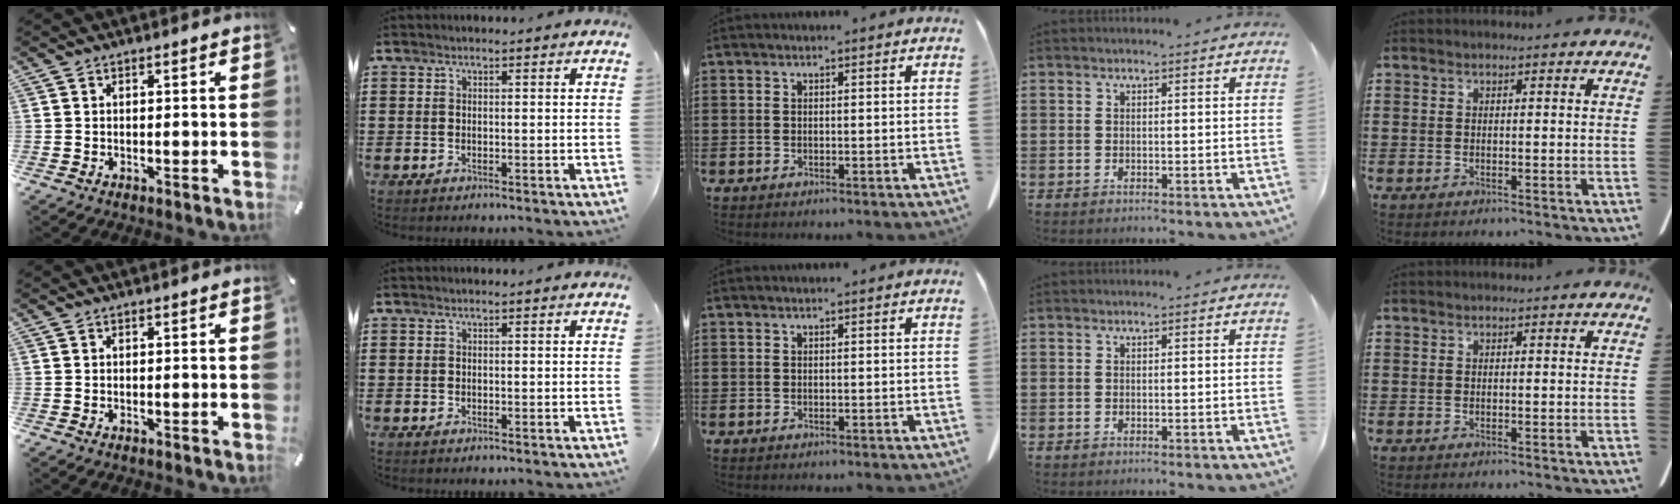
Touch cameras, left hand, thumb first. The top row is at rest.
{}